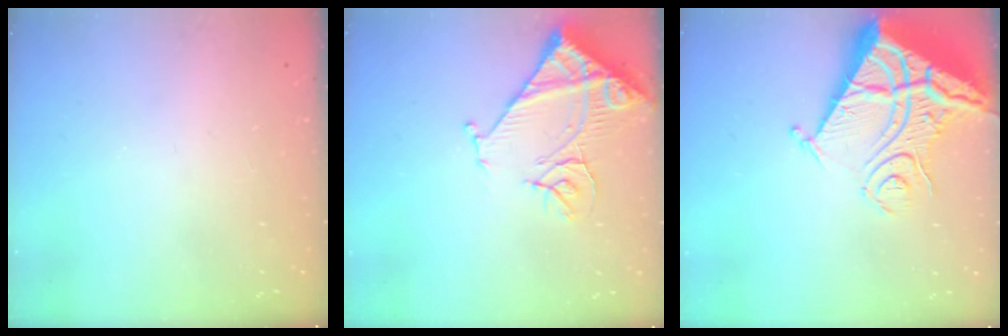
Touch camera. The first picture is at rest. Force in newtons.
{"total": 13.6, "press": 13.5, "slide": 1.7}
{"total": 16.7, "press": 16.6, "slide": 2.2}